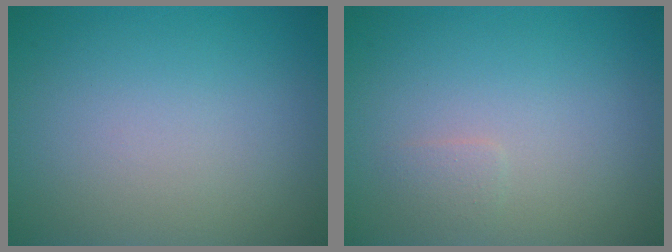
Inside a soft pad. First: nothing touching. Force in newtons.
{"total": 0.7, "press": 0.7, "slide": 0.1}